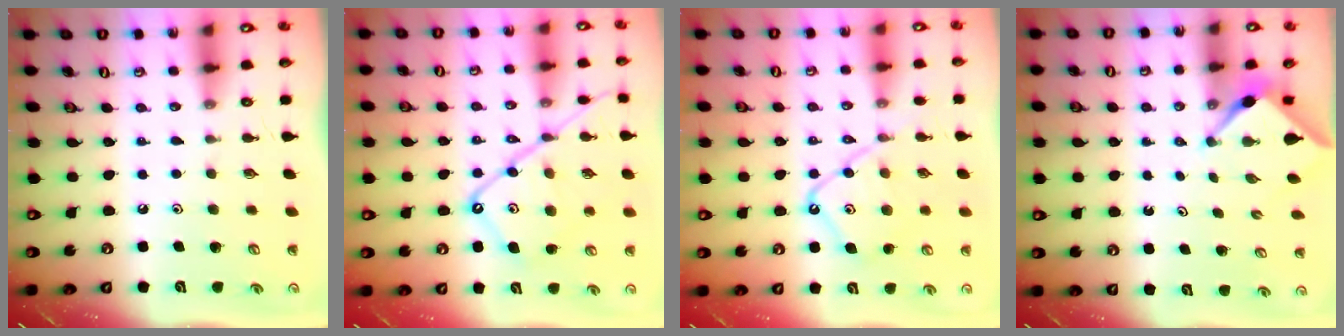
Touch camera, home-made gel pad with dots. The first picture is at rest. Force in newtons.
{"total": 15.8, "press": 15.7, "slide": 1.6}
{"total": 12.9, "press": 12.8, "slide": 1.1}
{"total": 3.1, "press": 3.0, "slide": 0.4}